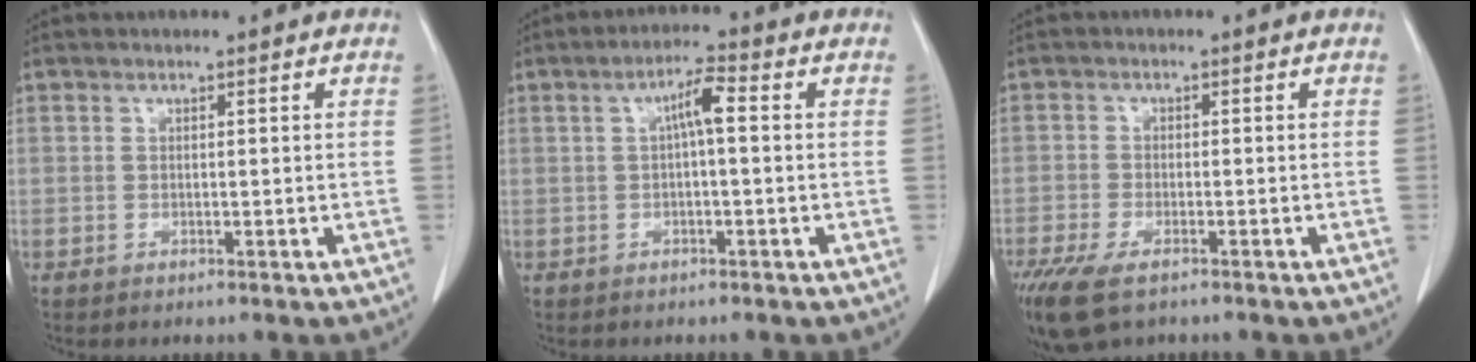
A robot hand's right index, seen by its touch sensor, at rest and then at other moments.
{"total": 4.0, "force": [0.5, 0.5, 3.9], "torque": [-0.069, 0.012, 0.006]}
{"total": 8.7, "force": [-5.9, 3.4, 5.4], "torque": [-0.105, -0.018, -0.098]}